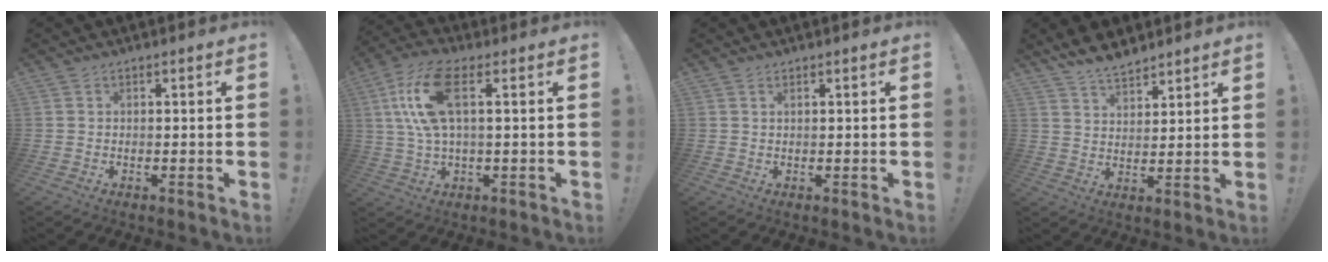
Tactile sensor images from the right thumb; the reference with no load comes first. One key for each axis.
{"total": 13.4, "fx": 3.5, "fy": 5.4, "fz": 11.8, "tx": -0.234, "ty": 0.002, "tz": 0.062}
{"total": 0.8, "fx": 0.5, "fy": 0.2, "fz": 0.6, "tx": -0.018, "ty": 0.004, "tz": 0.010}
{"total": 7.6, "fx": 6.6, "fy": 2.8, "fz": 2.5, "tx": -0.052, "ty": -0.037, "tz": 0.126}